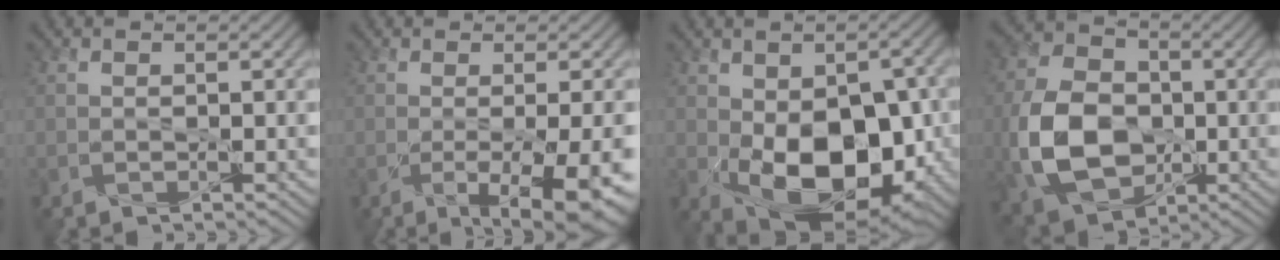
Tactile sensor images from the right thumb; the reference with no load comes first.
{"total": 8.4, "force": [-2.5, 2.3, 7.6], "torque": [-0.111, -0.023, -0.022]}
{"total": 13.8, "force": [-3.0, 8.4, 10.5], "torque": [-0.170, -0.035, -0.035]}
{"total": 12.6, "force": [-2.3, 9.2, 8.3], "torque": [-0.196, -0.008, -0.050]}